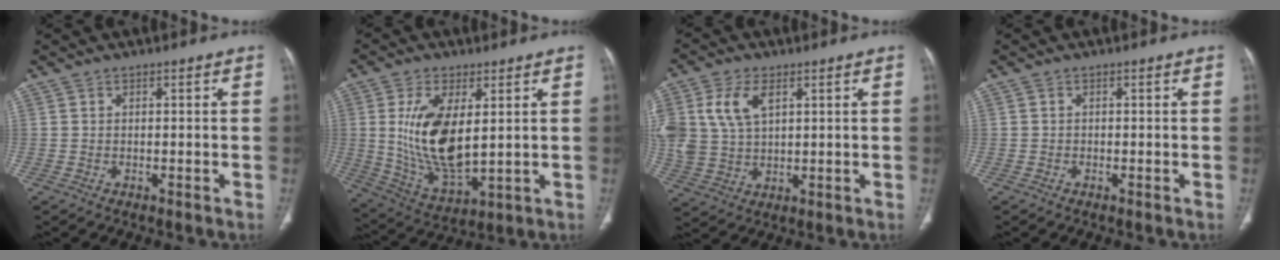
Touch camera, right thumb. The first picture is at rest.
{"total": 14.8, "force": [2.5, 7.0, 12.8], "torque": [-0.241, -0.024, 0.063]}
{"total": 10.9, "force": [3.9, 6.7, 7.8], "torque": [-0.166, 0.000, 0.084]}
{"total": 0.0}